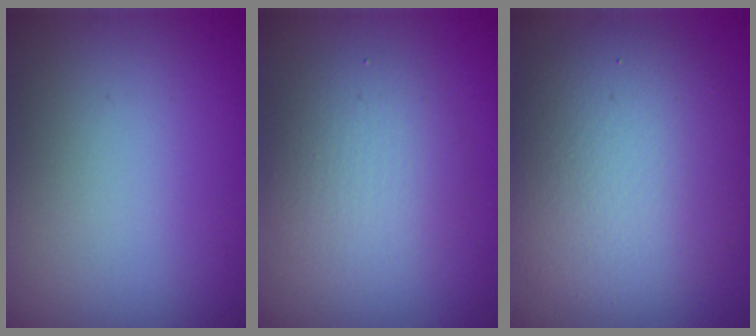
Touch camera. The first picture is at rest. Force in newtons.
{"total": 3.5, "press": 3.5, "slide": 0.1}
{"total": 7.7, "press": 7.7, "slide": 0.4}